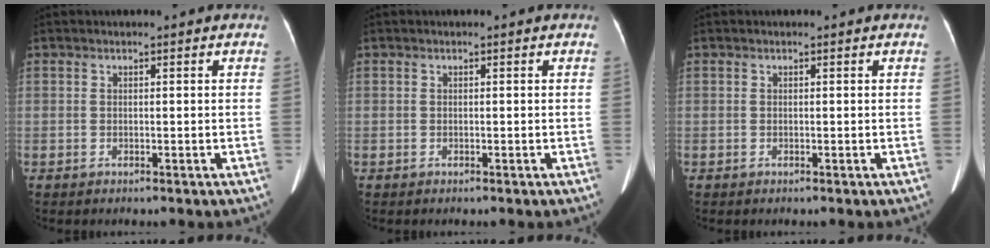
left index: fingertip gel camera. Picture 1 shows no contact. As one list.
[{"total": 0.0}, {"total": 0.0}]